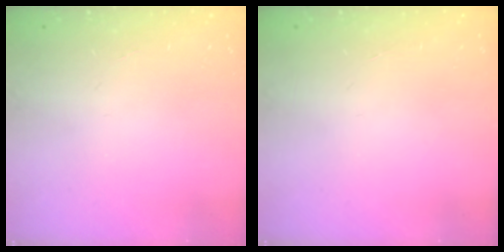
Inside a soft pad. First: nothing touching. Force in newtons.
{"total": 0.0}